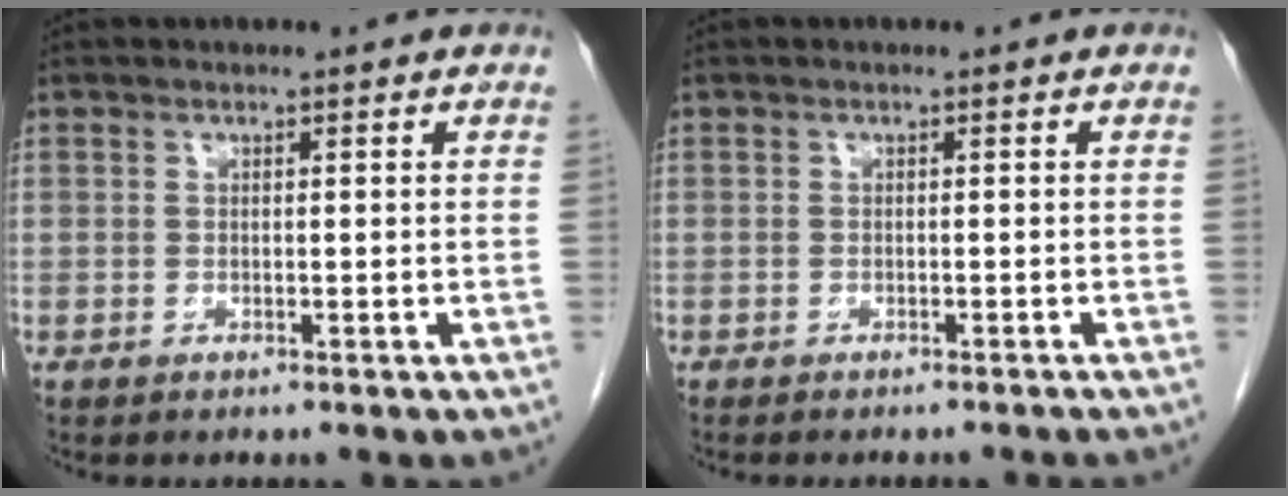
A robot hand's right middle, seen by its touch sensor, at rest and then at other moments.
{"total": 4.8, "force": [-4.5, 0.3, 1.7], "torque": [-0.020, -0.010, -0.054]}